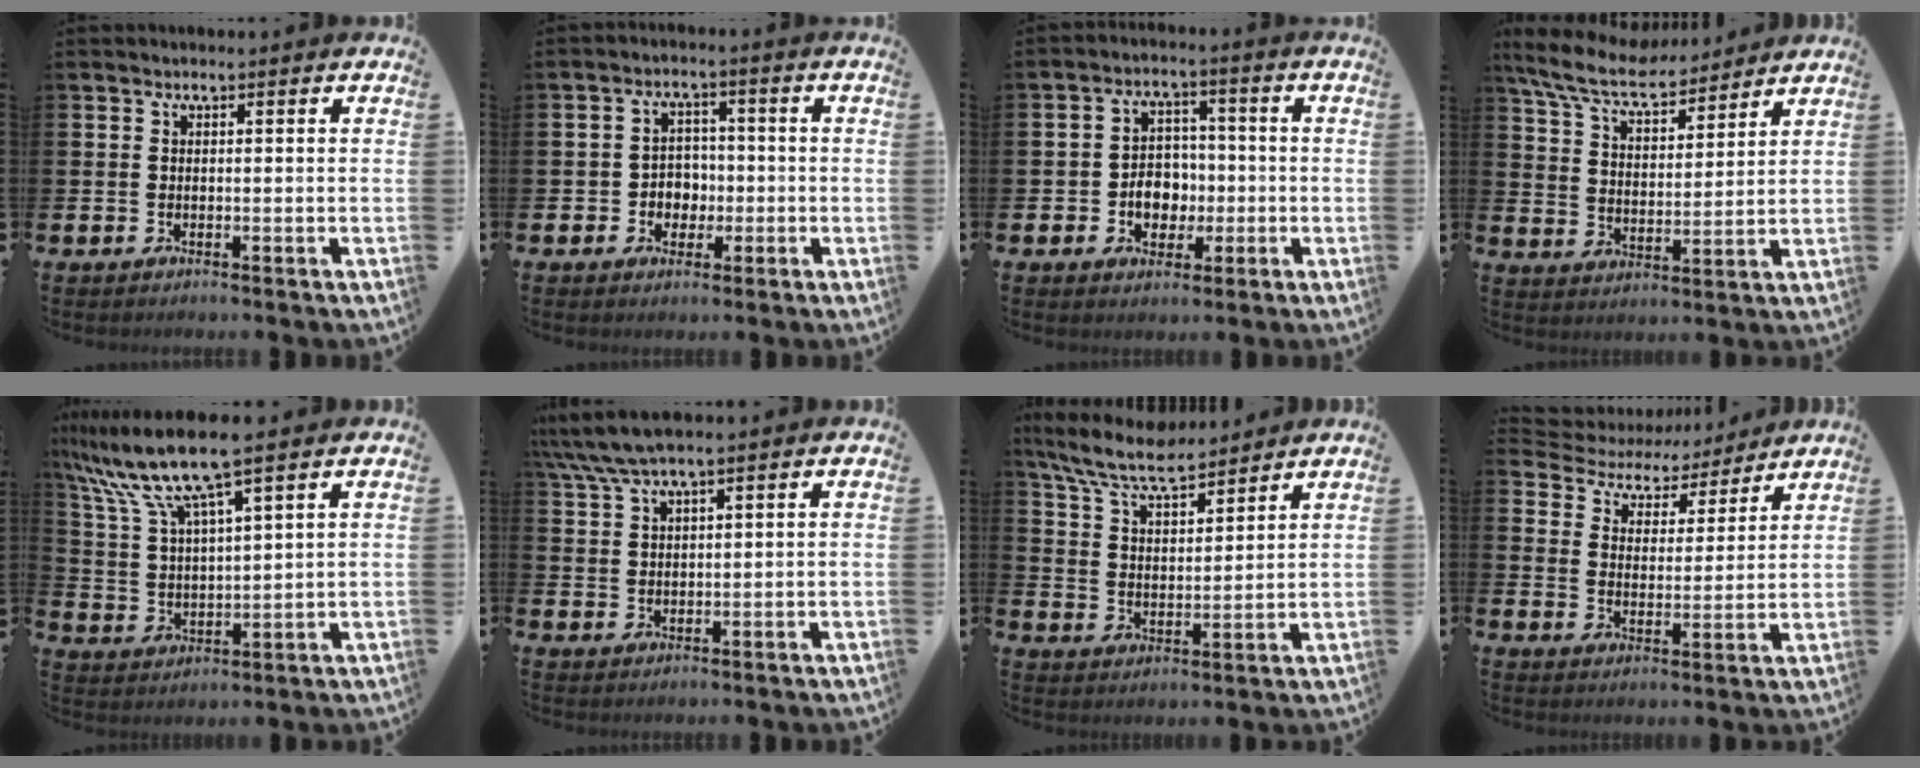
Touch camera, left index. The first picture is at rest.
{"total": 3.4, "force": [-0.7, 3.2, 1.0], "torque": [-0.019, 0.000, -0.024]}
{"total": 5.0, "force": [-1.2, 4.2, 2.4], "torque": [-0.035, 0.003, -0.029]}
{"total": 8.5, "force": [7.7, 1.9, 3.1], "torque": [-0.091, -0.039, 0.136]}
{"total": 9.7, "force": [8.2, 0.6, 5.2], "torque": [-0.134, -0.032, 0.141]}
{"total": 4.9, "force": [4.2, 0.4, 2.4], "torque": [-0.060, -0.007, 0.078]}
{"total": 7.8, "force": [7.2, 1.3, 2.9], "torque": [-0.082, -0.035, 0.127]}
{"total": 5.3, "force": [4.8, 2.4, 0.0], "torque": [-0.035, -0.040, 0.078]}